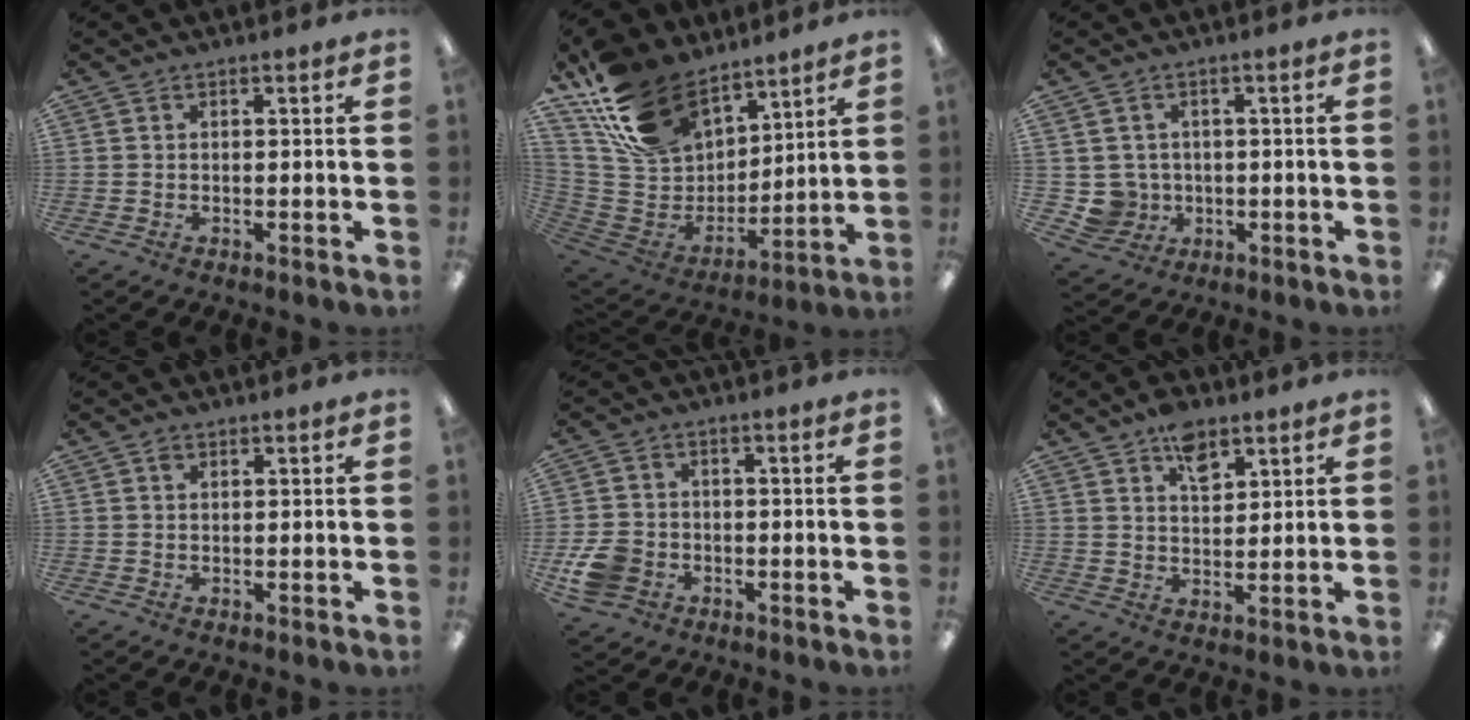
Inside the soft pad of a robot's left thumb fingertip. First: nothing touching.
{"total": 21.3, "force": [15.2, 11.8, 9.2], "torque": [-0.194, -0.078, 0.290]}
{"total": 4.9, "force": [0.3, 4.9, 0.5], "torque": [-0.025, 0.004, 0.009]}
{"total": 1.0, "force": [0.6, 0.7, 0.5], "torque": [-0.011, 0.002, 0.011]}
{"total": 6.7, "force": [-2.5, 5.4, 3.1], "torque": [-0.066, 0.012, -0.047]}
{"total": 7.1, "force": [4.6, 3.9, 3.8], "torque": [-0.047, -0.022, 0.078]}